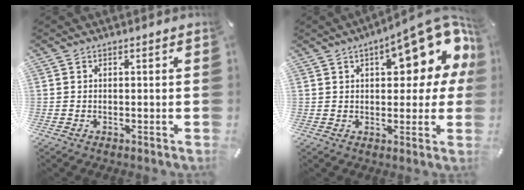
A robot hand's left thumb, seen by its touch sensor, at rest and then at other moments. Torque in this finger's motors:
{"motor_torque": [2.37, 2.43, 0.40, -0.05, 0.11]}